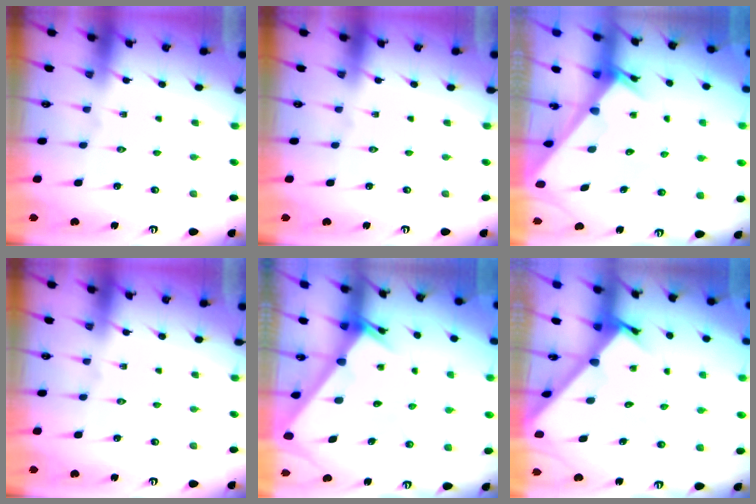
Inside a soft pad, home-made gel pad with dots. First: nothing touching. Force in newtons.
{"total": 0.0}
{"total": 3.4, "press": 3.4, "slide": 0.4}
{"total": 0.0}
{"total": 2.3, "press": 2.3, "slide": 0.1}
{"total": 2.4, "press": 2.4, "slide": 0.2}